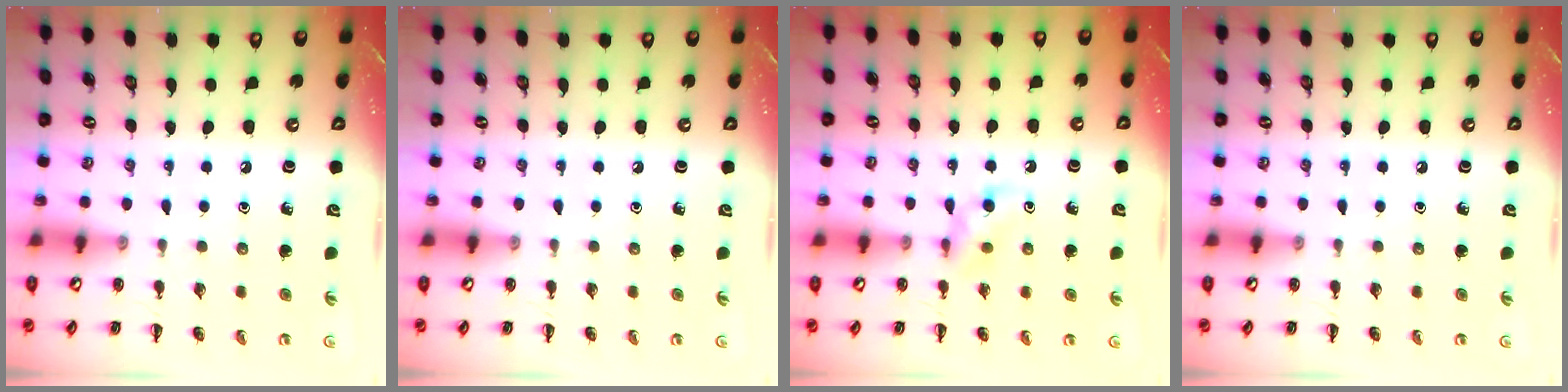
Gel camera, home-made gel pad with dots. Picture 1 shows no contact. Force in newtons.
{"total": 0.0}
{"total": 5.4, "press": 5.0, "slide": 2.0}
{"total": 0.0}